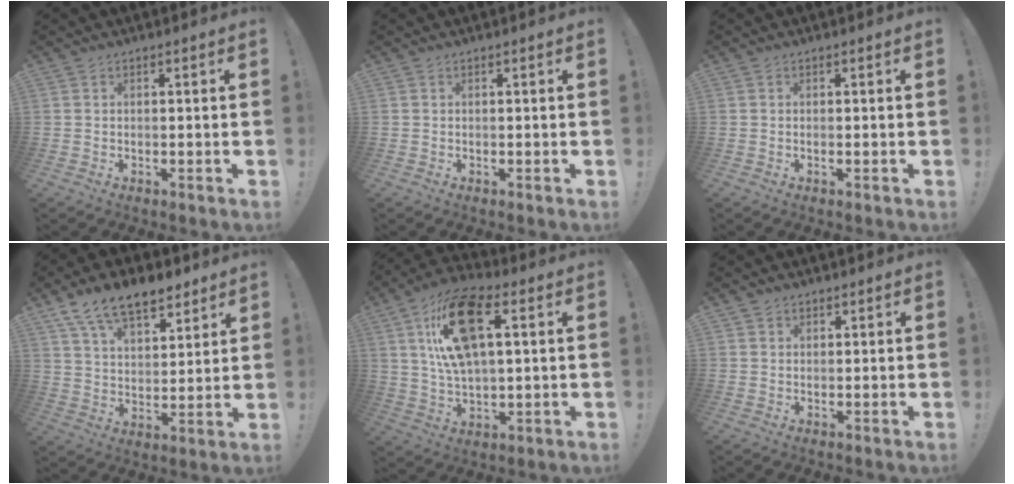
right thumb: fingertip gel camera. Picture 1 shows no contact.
{"total": 0.0}
{"total": 0.0}
{"total": 13.6, "force": [9.7, 6.6, 6.9], "torque": [-0.114, -0.058, 0.178]}
{"total": 17.6, "force": [5.9, 8.7, 14.1], "torque": [-0.257, 0.001, 0.102]}
{"total": 2.9, "force": [1.7, 2.3, 0.3], "torque": [0.002, -0.009, 0.029]}